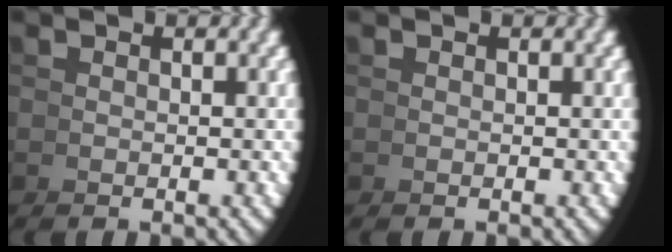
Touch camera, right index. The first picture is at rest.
{"total": 0.0}